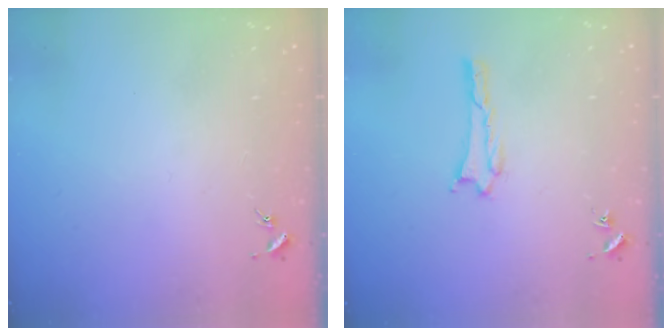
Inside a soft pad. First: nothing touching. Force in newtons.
{"total": 0.9, "press": 0.8, "slide": 0.1}